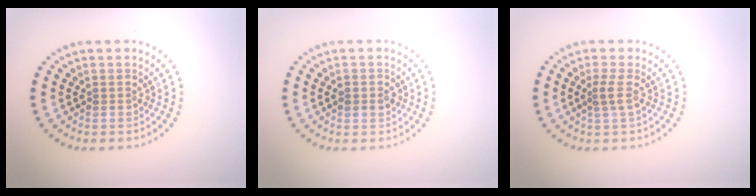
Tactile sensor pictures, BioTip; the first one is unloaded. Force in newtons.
{"total": 1.3, "press": 1.3, "slide": 0.1}
{"total": 1.5, "press": 1.1, "slide": 1.0}